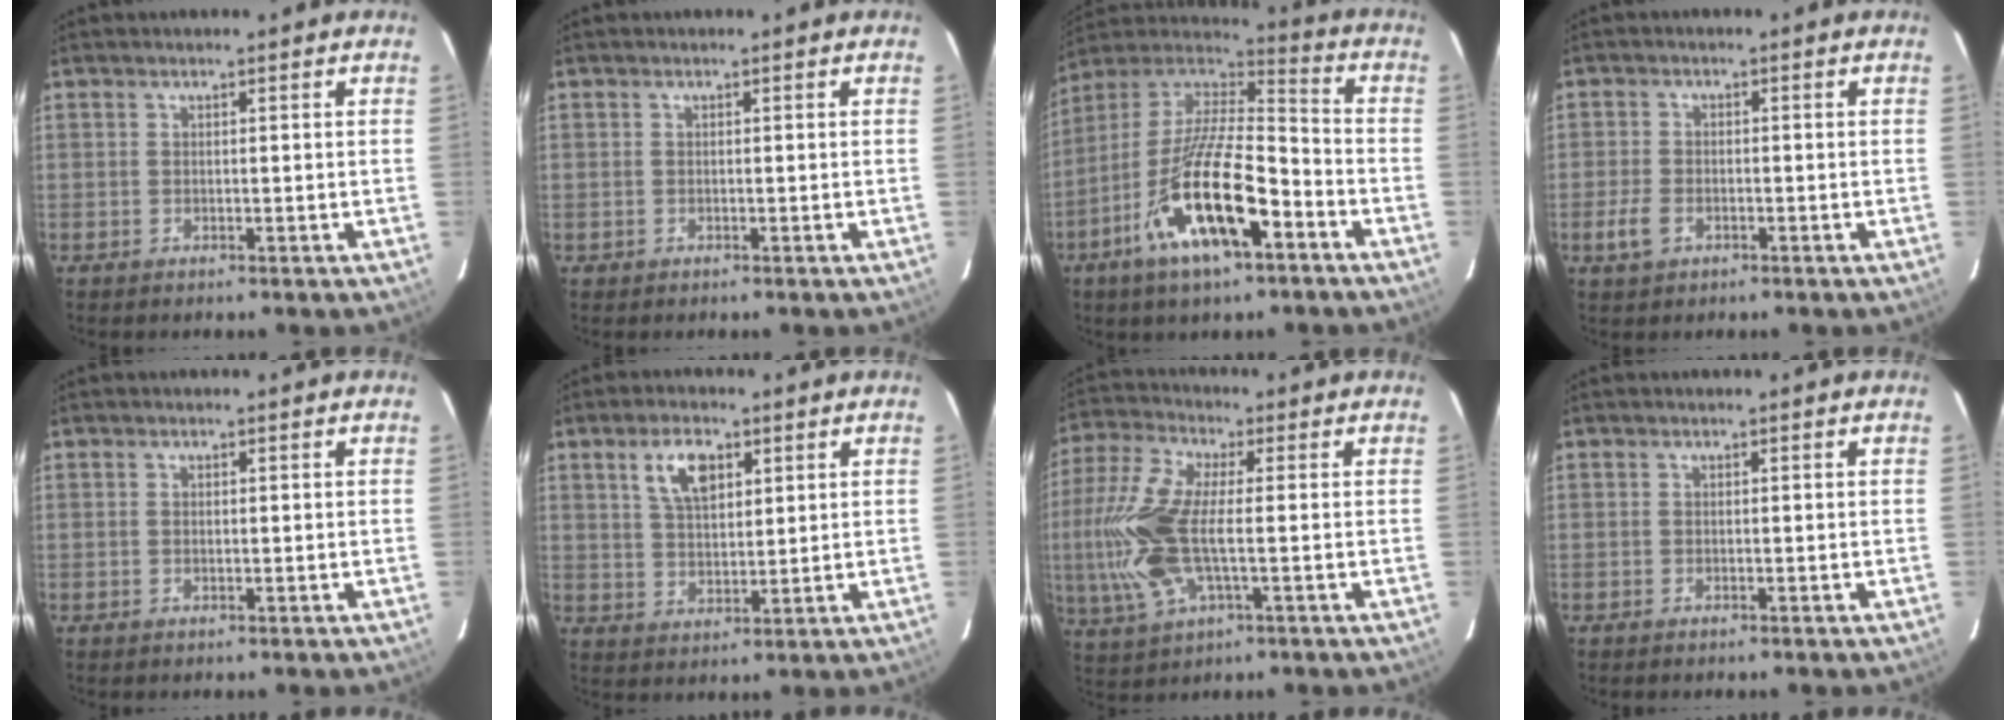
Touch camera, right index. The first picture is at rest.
{"total": 0.7, "force": [-0.4, 0.6, -0.1], "torque": [0.004, 0.000, -0.005]}
{"total": 20.6, "force": [-9.6, 6.7, 17.0], "torque": [-0.318, -0.028, -0.179]}
{"total": 4.1, "force": [-2.0, 2.6, 2.4], "torque": [-0.061, -0.002, -0.037]}
{"total": 0.5, "force": [0.0, 0.3, 0.4], "torque": [-0.008, 0.001, 0.000]}
{"total": 7.3, "force": [3.3, 3.6, 5.4], "torque": [-0.099, 0.011, 0.065]}
{"total": 16.1, "force": [-1.6, 6.3, 14.7], "torque": [-0.328, -0.002, -0.032]}
{"total": 0.0}